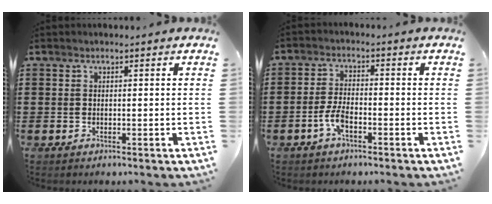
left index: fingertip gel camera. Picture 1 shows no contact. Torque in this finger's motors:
{"motor_torque": [0.22, 0.22, 0.15, 0.07]}